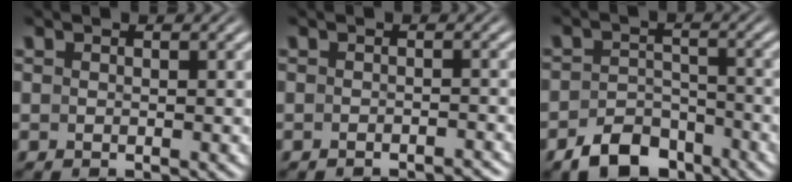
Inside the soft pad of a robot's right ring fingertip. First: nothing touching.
{"total": 1.9, "force": [-1.9, 0.0, 0.3], "torque": [-0.006, -0.007, -0.027]}
{"total": 5.9, "force": [-4.9, 2.8, 1.7], "torque": [-0.018, -0.017, -0.079]}